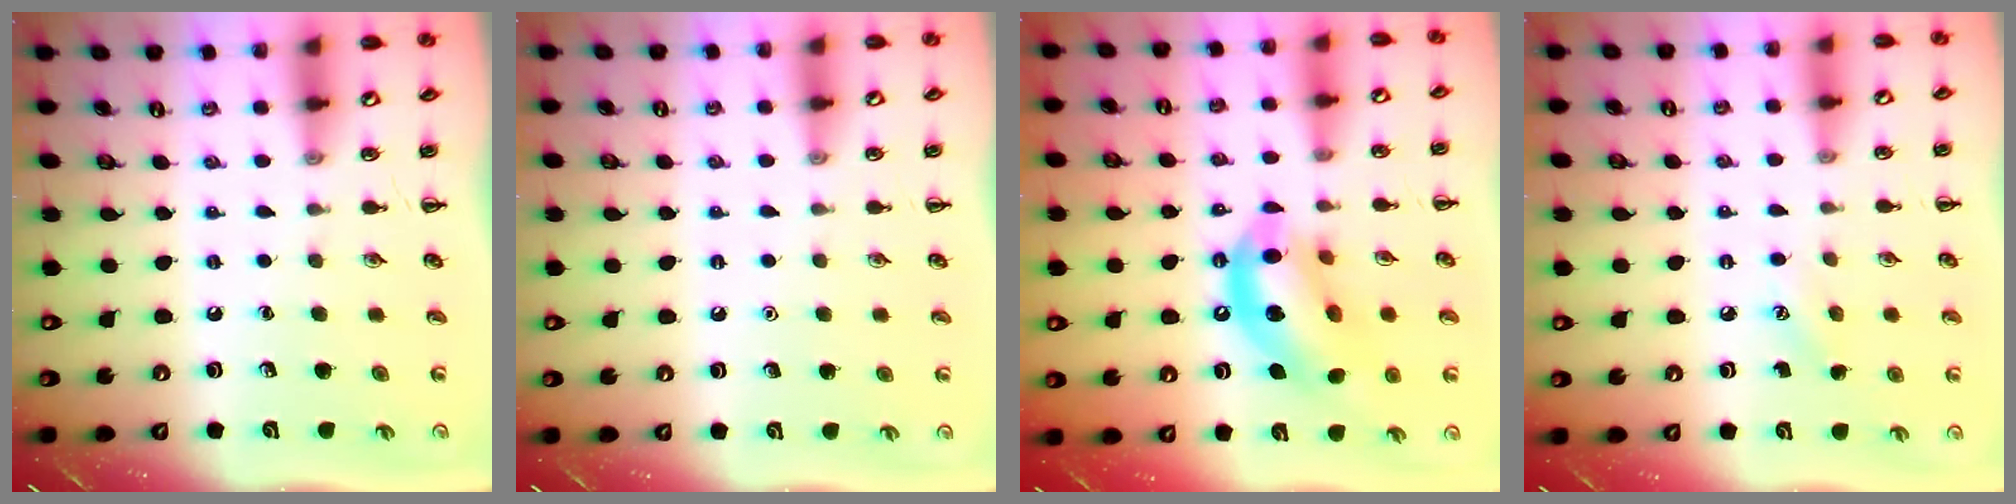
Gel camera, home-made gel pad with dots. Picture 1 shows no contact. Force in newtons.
{"total": 1.6, "press": 1.6, "slide": 0.1}
{"total": 15.2, "press": 14.7, "slide": 4.0}
{"total": 5.4, "press": 5.2, "slide": 1.3}